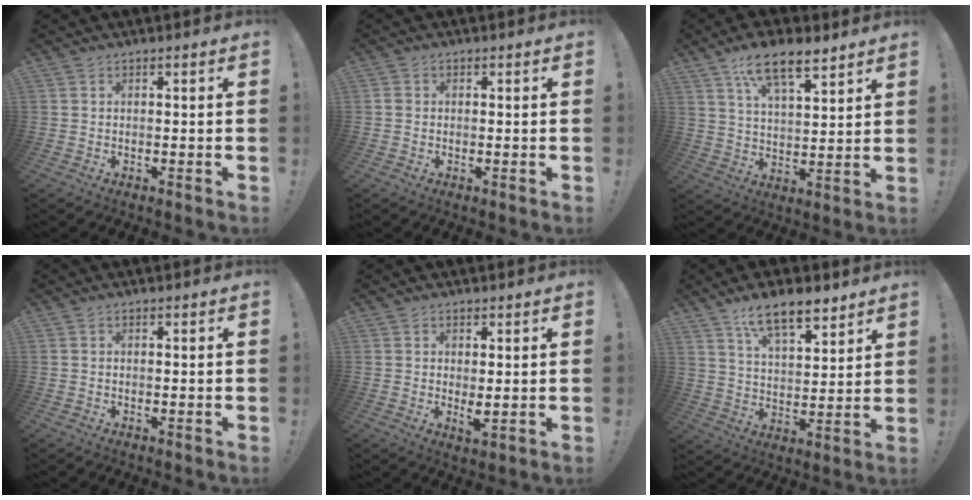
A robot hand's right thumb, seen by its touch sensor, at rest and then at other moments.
{"total": 1.2, "force": [0.0, 1.1, 0.5], "torque": [-0.011, 0.005, 0.001]}
{"total": 12.3, "force": [8.4, 4.4, 7.7], "torque": [-0.131, -0.040, 0.149]}
{"total": 0.0}
{"total": 3.3, "force": [0.7, 1.3, 3.0], "torque": [-0.045, -0.006, 0.015]}
{"total": 11.9, "force": [8.6, 4.3, 7.0], "torque": [-0.113, -0.049, 0.152]}